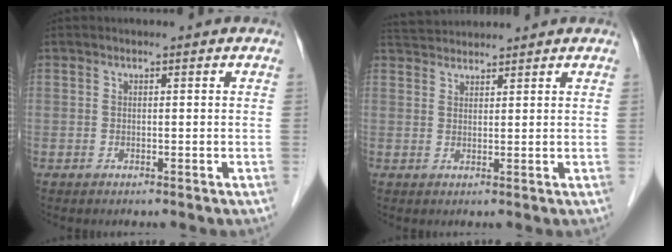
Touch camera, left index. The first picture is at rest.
{"total": 4.9, "force": [4.8, 0.5, 0.7], "torque": [-0.017, 0.037, 0.087]}